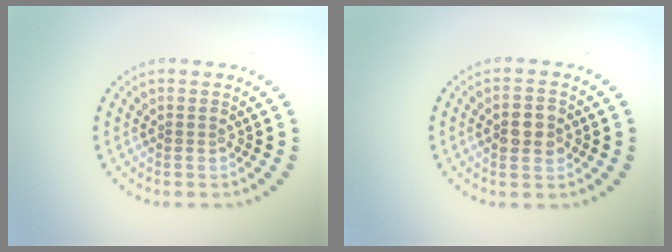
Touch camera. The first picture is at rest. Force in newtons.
{"total": 2.5, "press": 2.5, "slide": 0.2}